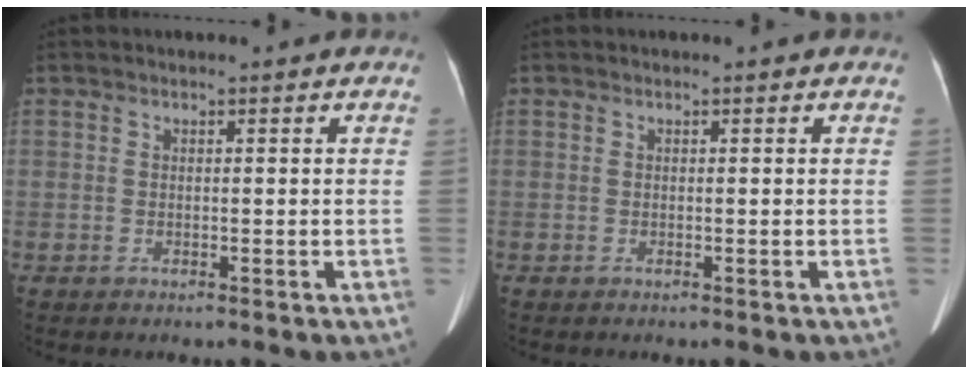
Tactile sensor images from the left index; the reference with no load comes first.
{"total": 0.0}